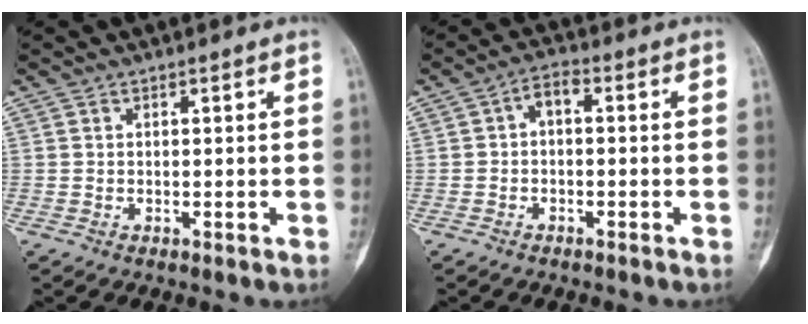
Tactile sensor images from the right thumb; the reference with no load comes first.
{"total": 3.2, "force": [-0.2, 1.5, 2.8], "torque": [-0.043, 0.018, -0.015]}